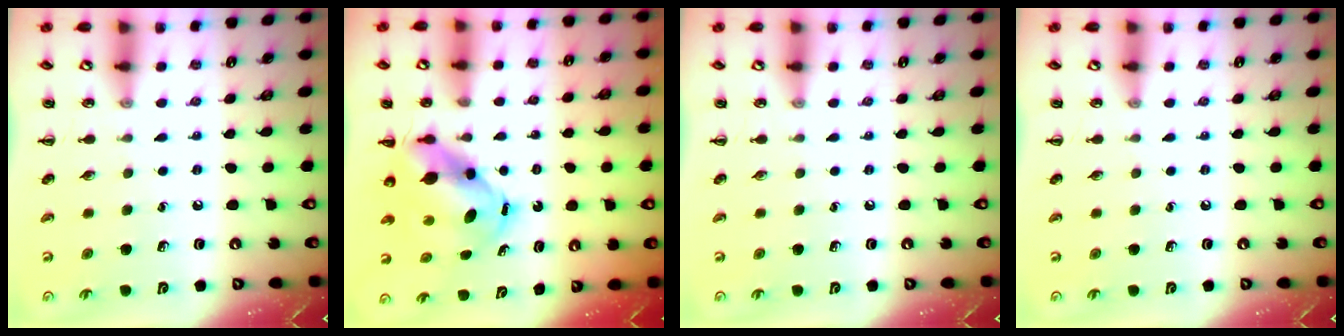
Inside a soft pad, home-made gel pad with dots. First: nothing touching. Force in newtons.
{"total": 7.2, "press": 6.8, "slide": 2.4}
{"total": 0.0}
{"total": 0.0}